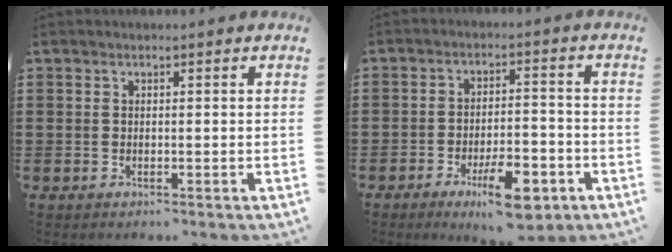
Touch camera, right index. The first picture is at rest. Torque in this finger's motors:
{"motor_torque": [0.72, -0.48, 0.05, 0.00]}